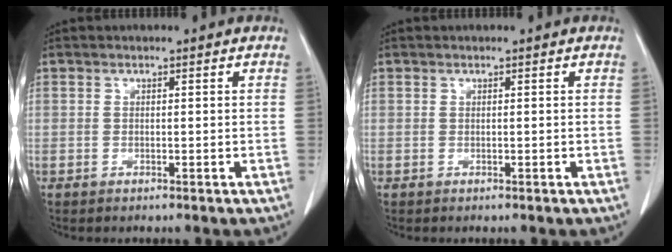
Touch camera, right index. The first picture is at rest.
{"total": 0.0}